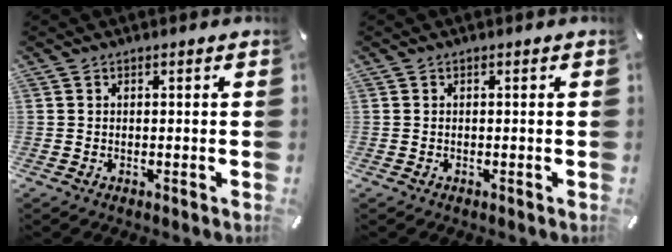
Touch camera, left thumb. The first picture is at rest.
{"total": 0.0}